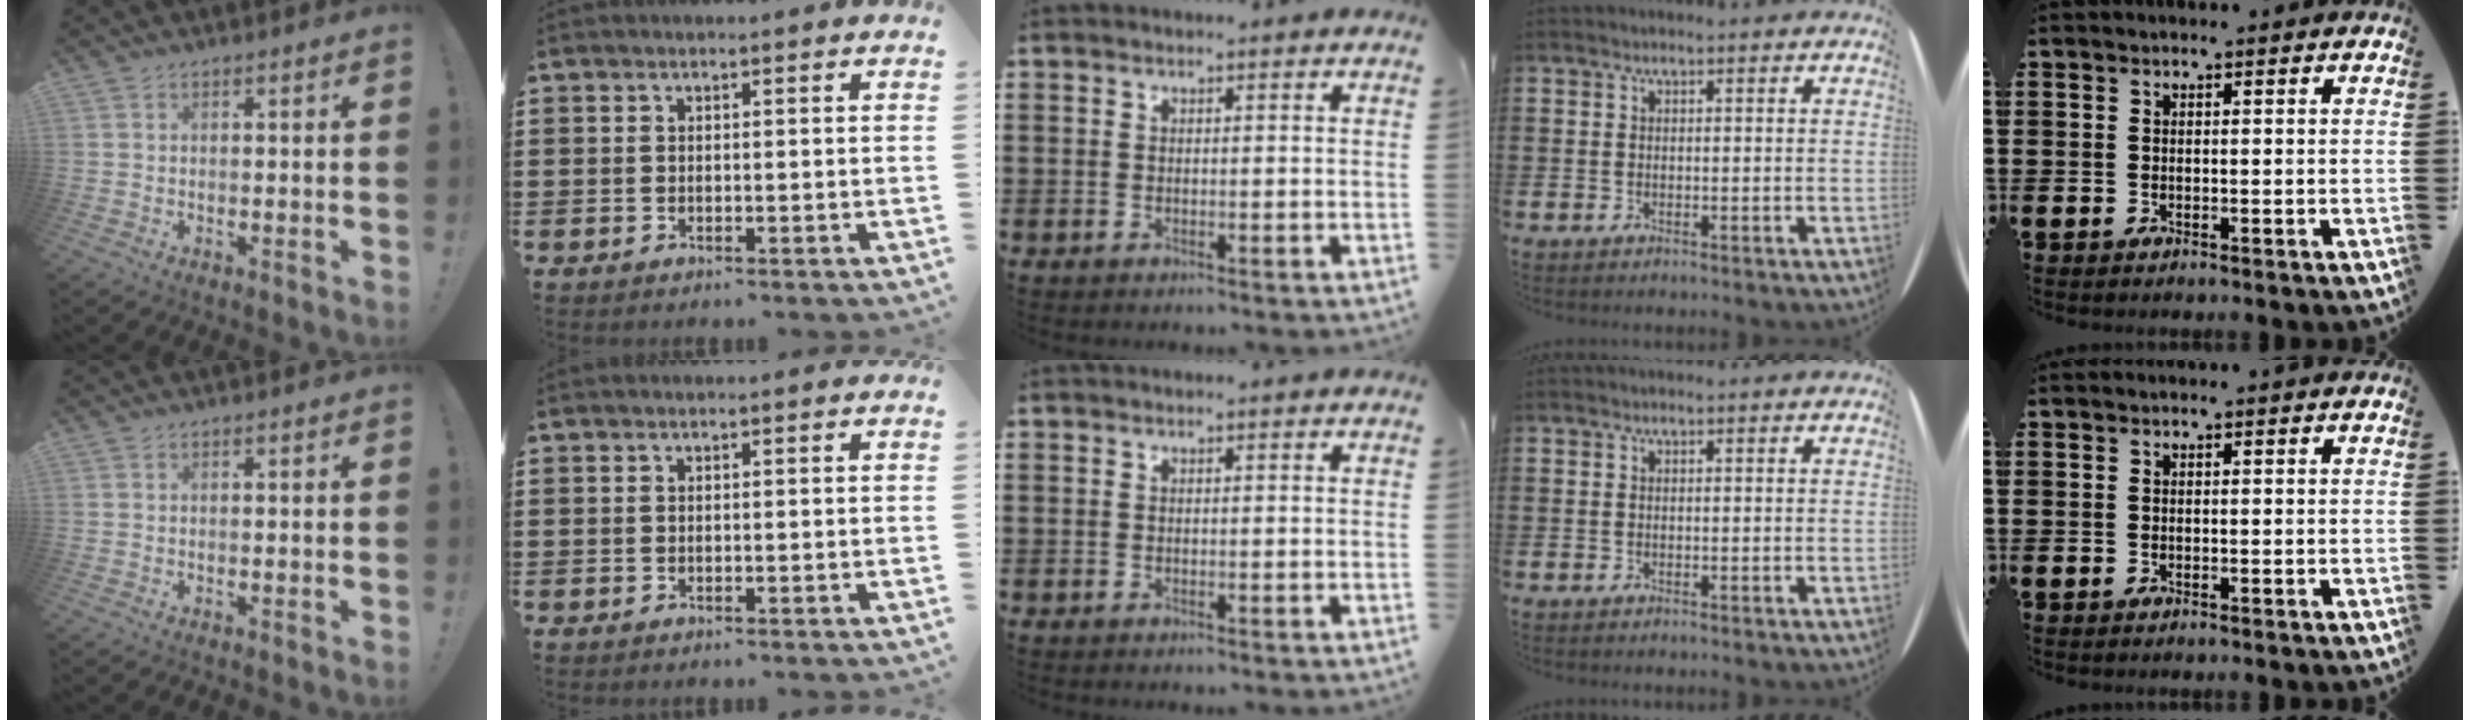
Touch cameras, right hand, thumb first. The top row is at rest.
{}